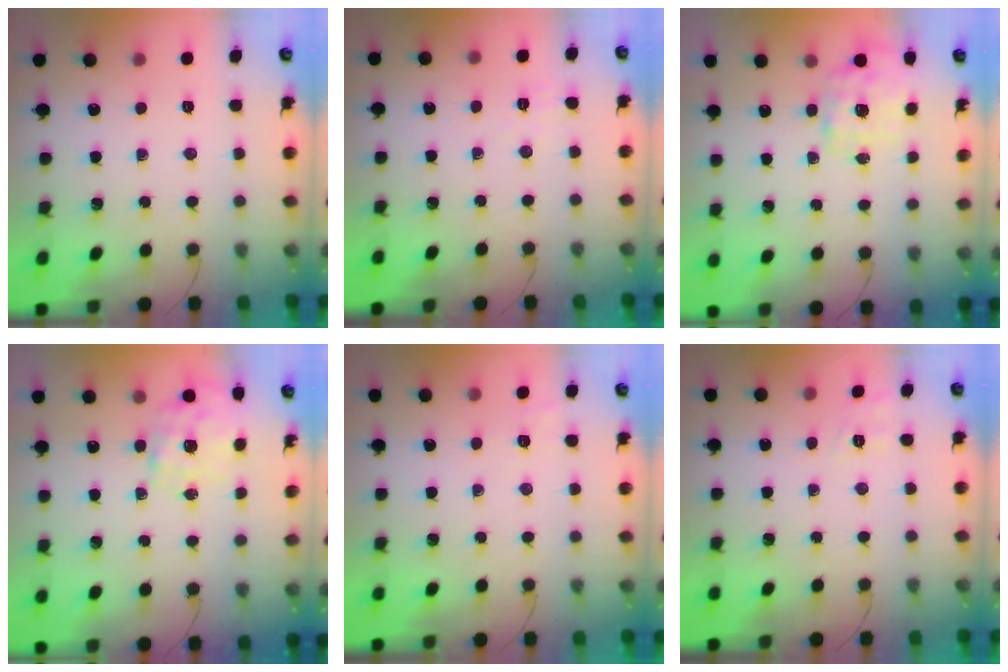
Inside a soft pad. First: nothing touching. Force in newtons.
{"total": 2.1, "press": 1.6, "slide": 1.4}
{"total": 2.2, "press": 2.1, "slide": 0.4}
{"total": 1.6, "press": 1.4, "slide": 0.8}
{"total": 2.2, "press": 0.9, "slide": 2.0}
{"total": 3.2, "press": 2.6, "slide": 1.8}